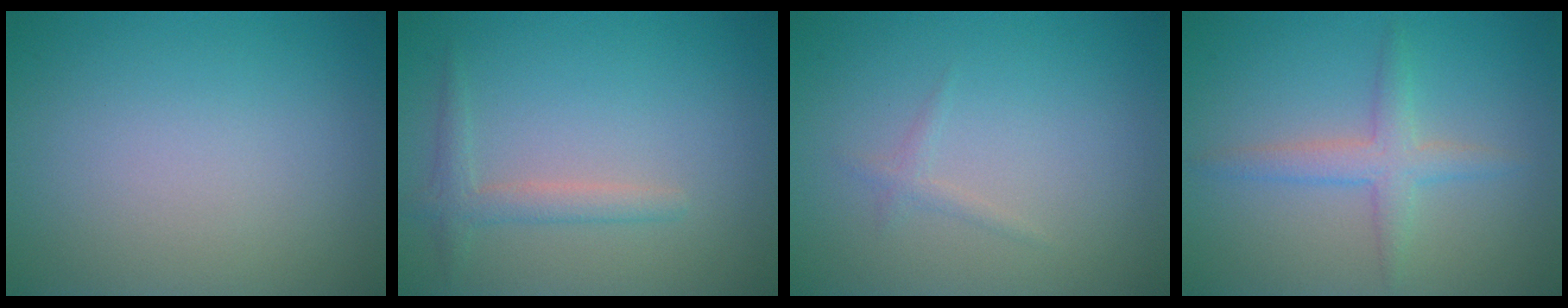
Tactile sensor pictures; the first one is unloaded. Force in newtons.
{"total": 1.9, "press": 1.9, "slide": 0.0}
{"total": 0.8, "press": 0.8, "slide": 0.1}
{"total": 2.6, "press": 2.6, "slide": 0.1}